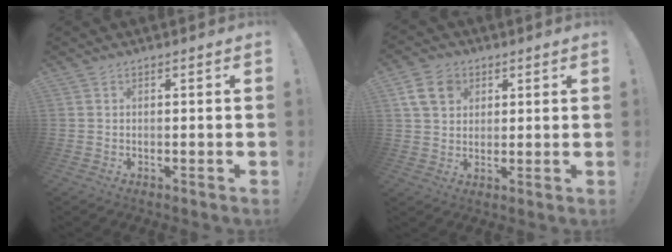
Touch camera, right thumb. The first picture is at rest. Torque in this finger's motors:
{"motor_torque": [0.01, 0.00, 0.49, 0.14, 0.00]}